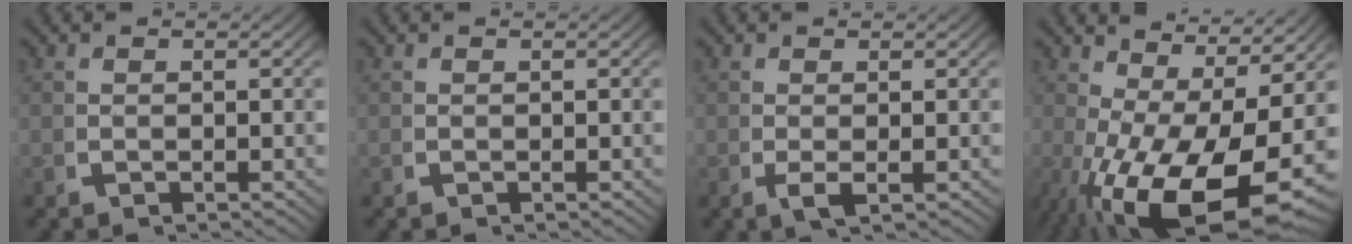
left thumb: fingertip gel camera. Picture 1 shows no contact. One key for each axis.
{"total": 0.0}
{"total": 1.6, "fx": 0.2, "fy": 0.0, "fz": 1.6, "tx": -0.035, "ty": 0.005, "tz": 0.002}
{"total": 15.2, "fx": -2.7, "fy": 8.7, "fz": 12.2, "tx": -0.227, "ty": -0.055, "tz": -0.002}